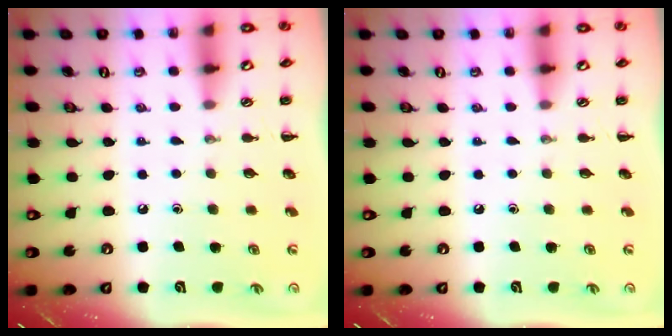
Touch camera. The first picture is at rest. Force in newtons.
{"total": 0.0}